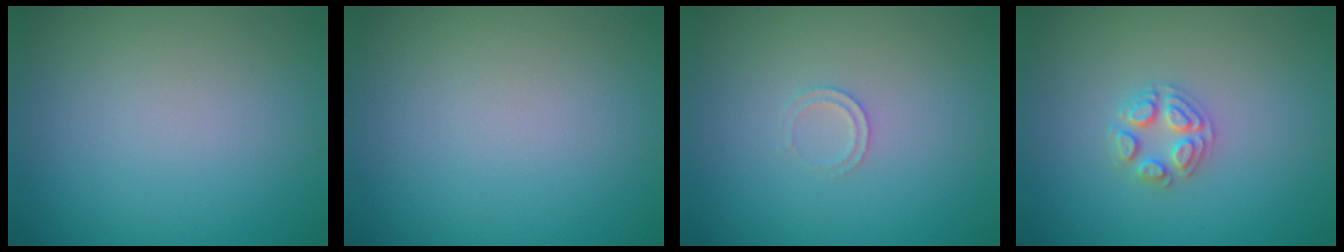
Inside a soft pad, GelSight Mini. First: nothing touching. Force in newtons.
{"total": 0.0}
{"total": 0.9, "press": 0.9, "slide": 0.1}
{"total": 2.5, "press": 2.5, "slide": 0.3}